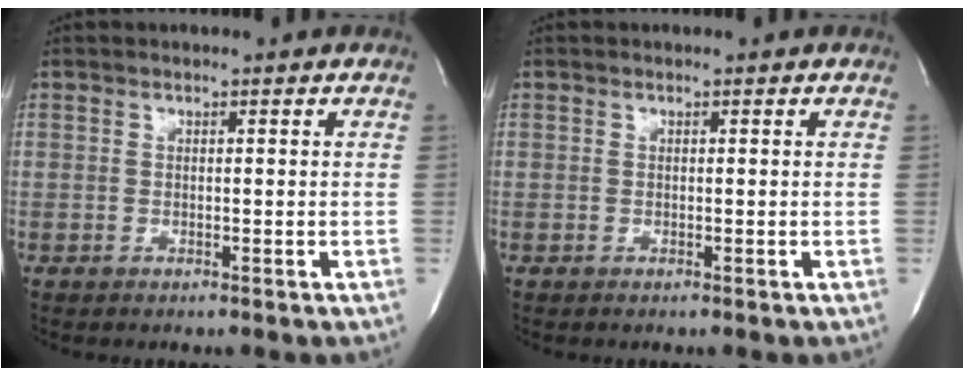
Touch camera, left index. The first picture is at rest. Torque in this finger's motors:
{"motor_torque": [0.00, 0.00, -0.01, 0.00]}